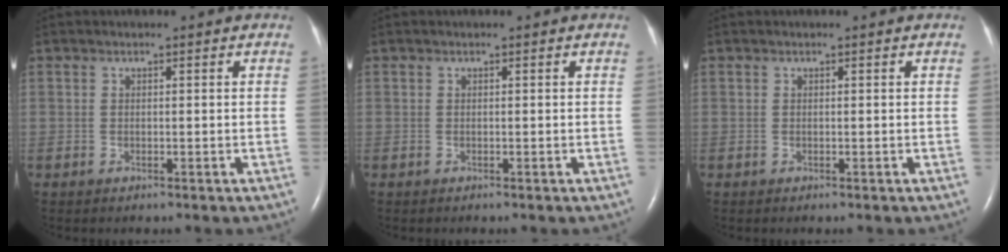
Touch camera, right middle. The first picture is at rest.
{"total": 0.0}
{"total": 0.0}